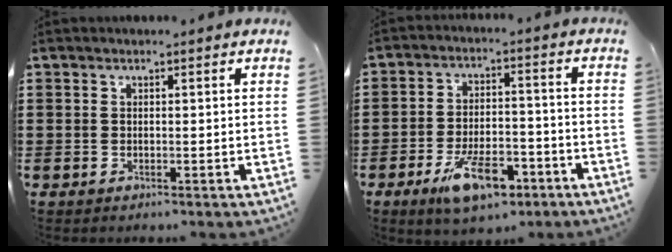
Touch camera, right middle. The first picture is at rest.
{"total": 9.7, "force": [-5.7, 3.9, 6.7], "torque": [-0.126, 0.005, -0.099]}